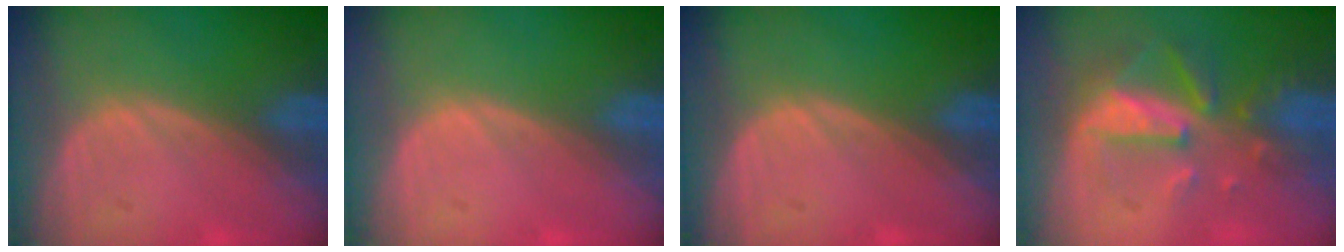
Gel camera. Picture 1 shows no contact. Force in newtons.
{"total": 0.0}
{"total": 0.0}
{"total": 8.1, "press": 7.5, "slide": 3.3}